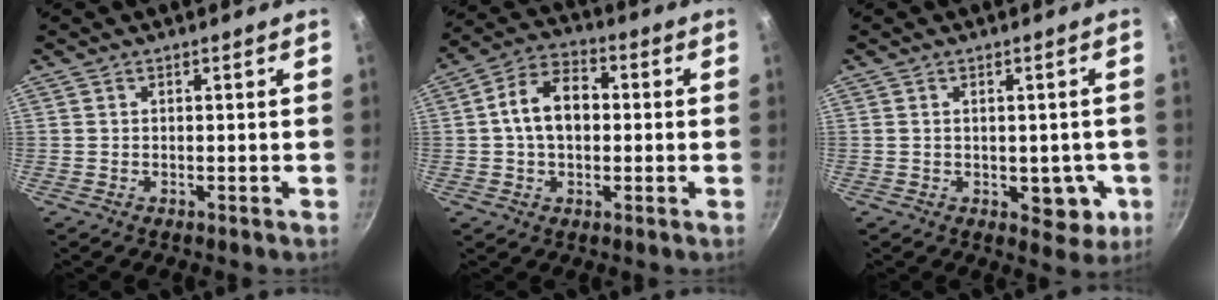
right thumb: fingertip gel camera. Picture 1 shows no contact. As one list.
[{"total": 10.6, "force": [0.5, 7.1, 7.8], "torque": [-0.107, 0.028, -0.005]}, {"total": 6.5, "force": [-1.1, 3.9, 5.0], "torque": [-0.035, 0.004, -0.007]}]